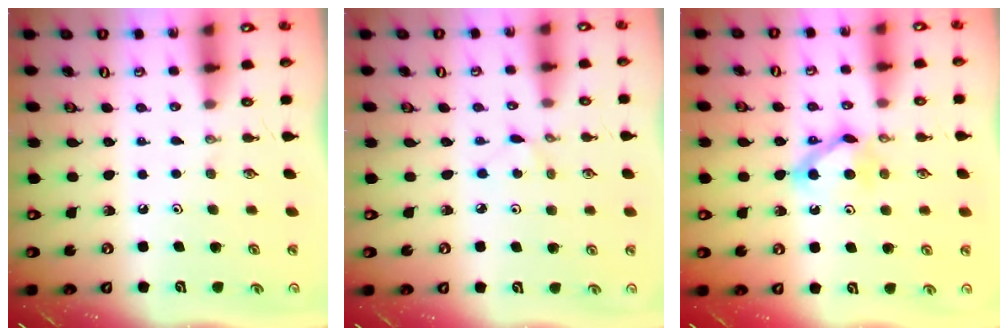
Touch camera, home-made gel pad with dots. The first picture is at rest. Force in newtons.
{"total": 2.0, "press": 2.0, "slide": 0.3}
{"total": 8.6, "press": 8.6, "slide": 0.4}